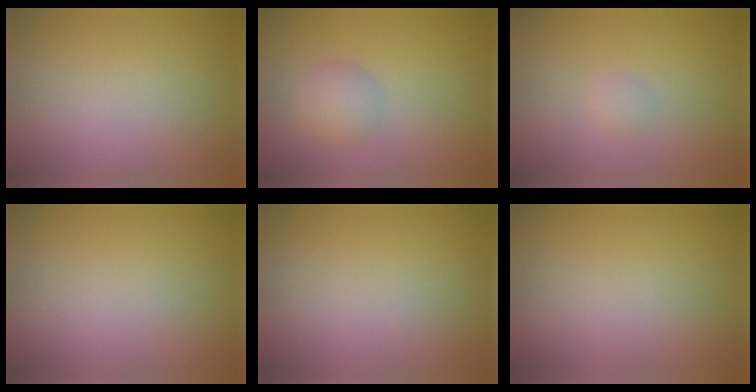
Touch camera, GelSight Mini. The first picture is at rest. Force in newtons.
{"total": 2.4, "press": 2.4, "slide": 0.1}
{"total": 0.7, "press": 0.7, "slide": 0.0}
{"total": 0.0}
{"total": 0.0}
{"total": 0.0}